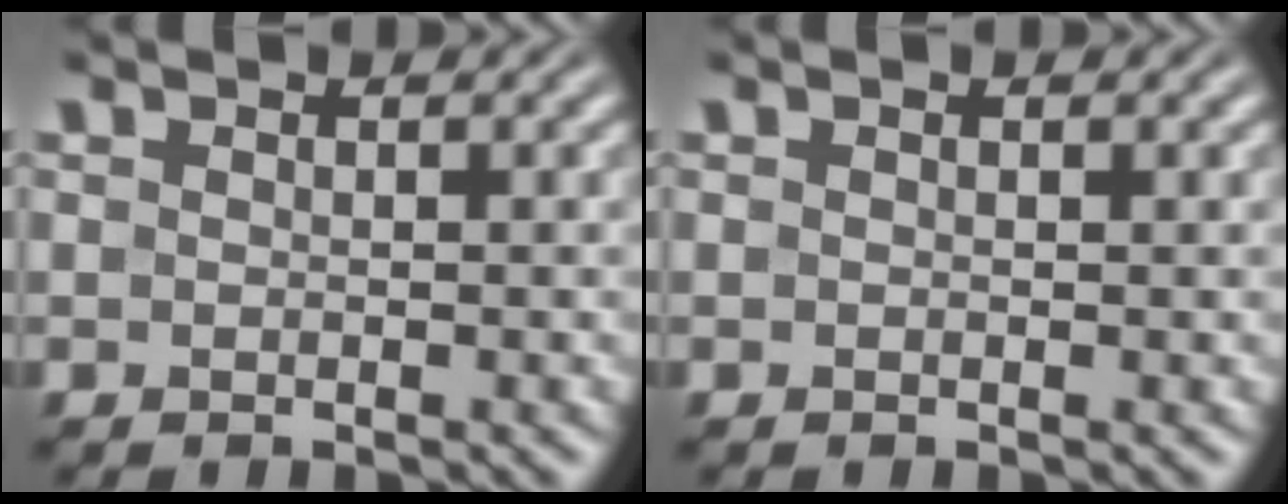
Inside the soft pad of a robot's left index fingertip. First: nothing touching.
{"total": 0.0}